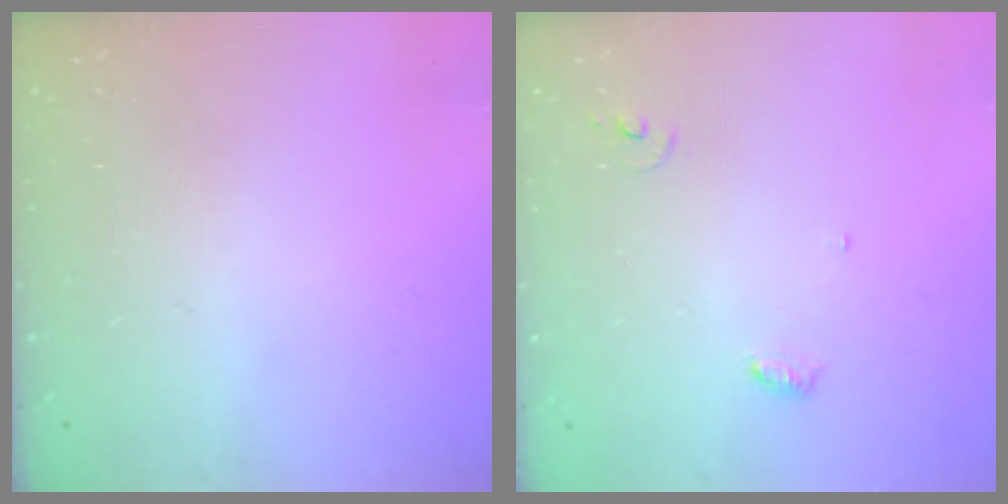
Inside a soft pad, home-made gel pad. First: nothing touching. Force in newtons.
{"total": 3.8, "press": 3.8, "slide": 0.3}